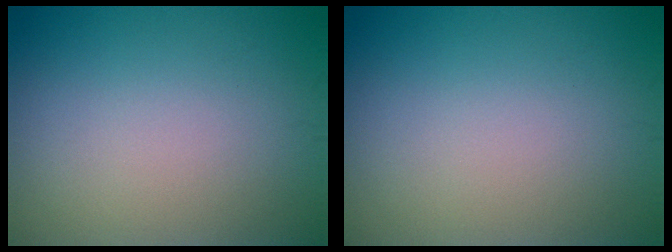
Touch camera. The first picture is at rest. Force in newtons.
{"total": 0.0}